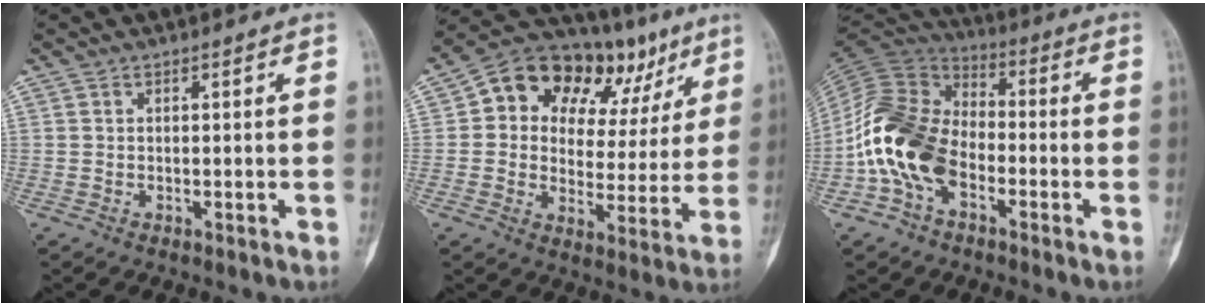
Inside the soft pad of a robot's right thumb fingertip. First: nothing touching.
{"total": 20.3, "force": [8.4, 13.1, 13.1], "torque": [-0.131, 0.019, 0.124]}
{"total": 15.6, "force": [-4.8, 10.1, 10.9], "torque": [-0.209, 0.045, -0.103]}